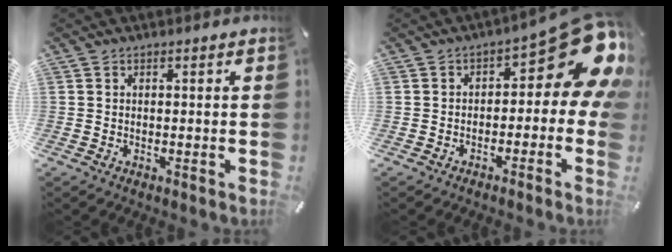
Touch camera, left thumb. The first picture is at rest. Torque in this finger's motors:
{"motor_torque": [2.33, 2.67, 0.52, -0.02, 0.06]}